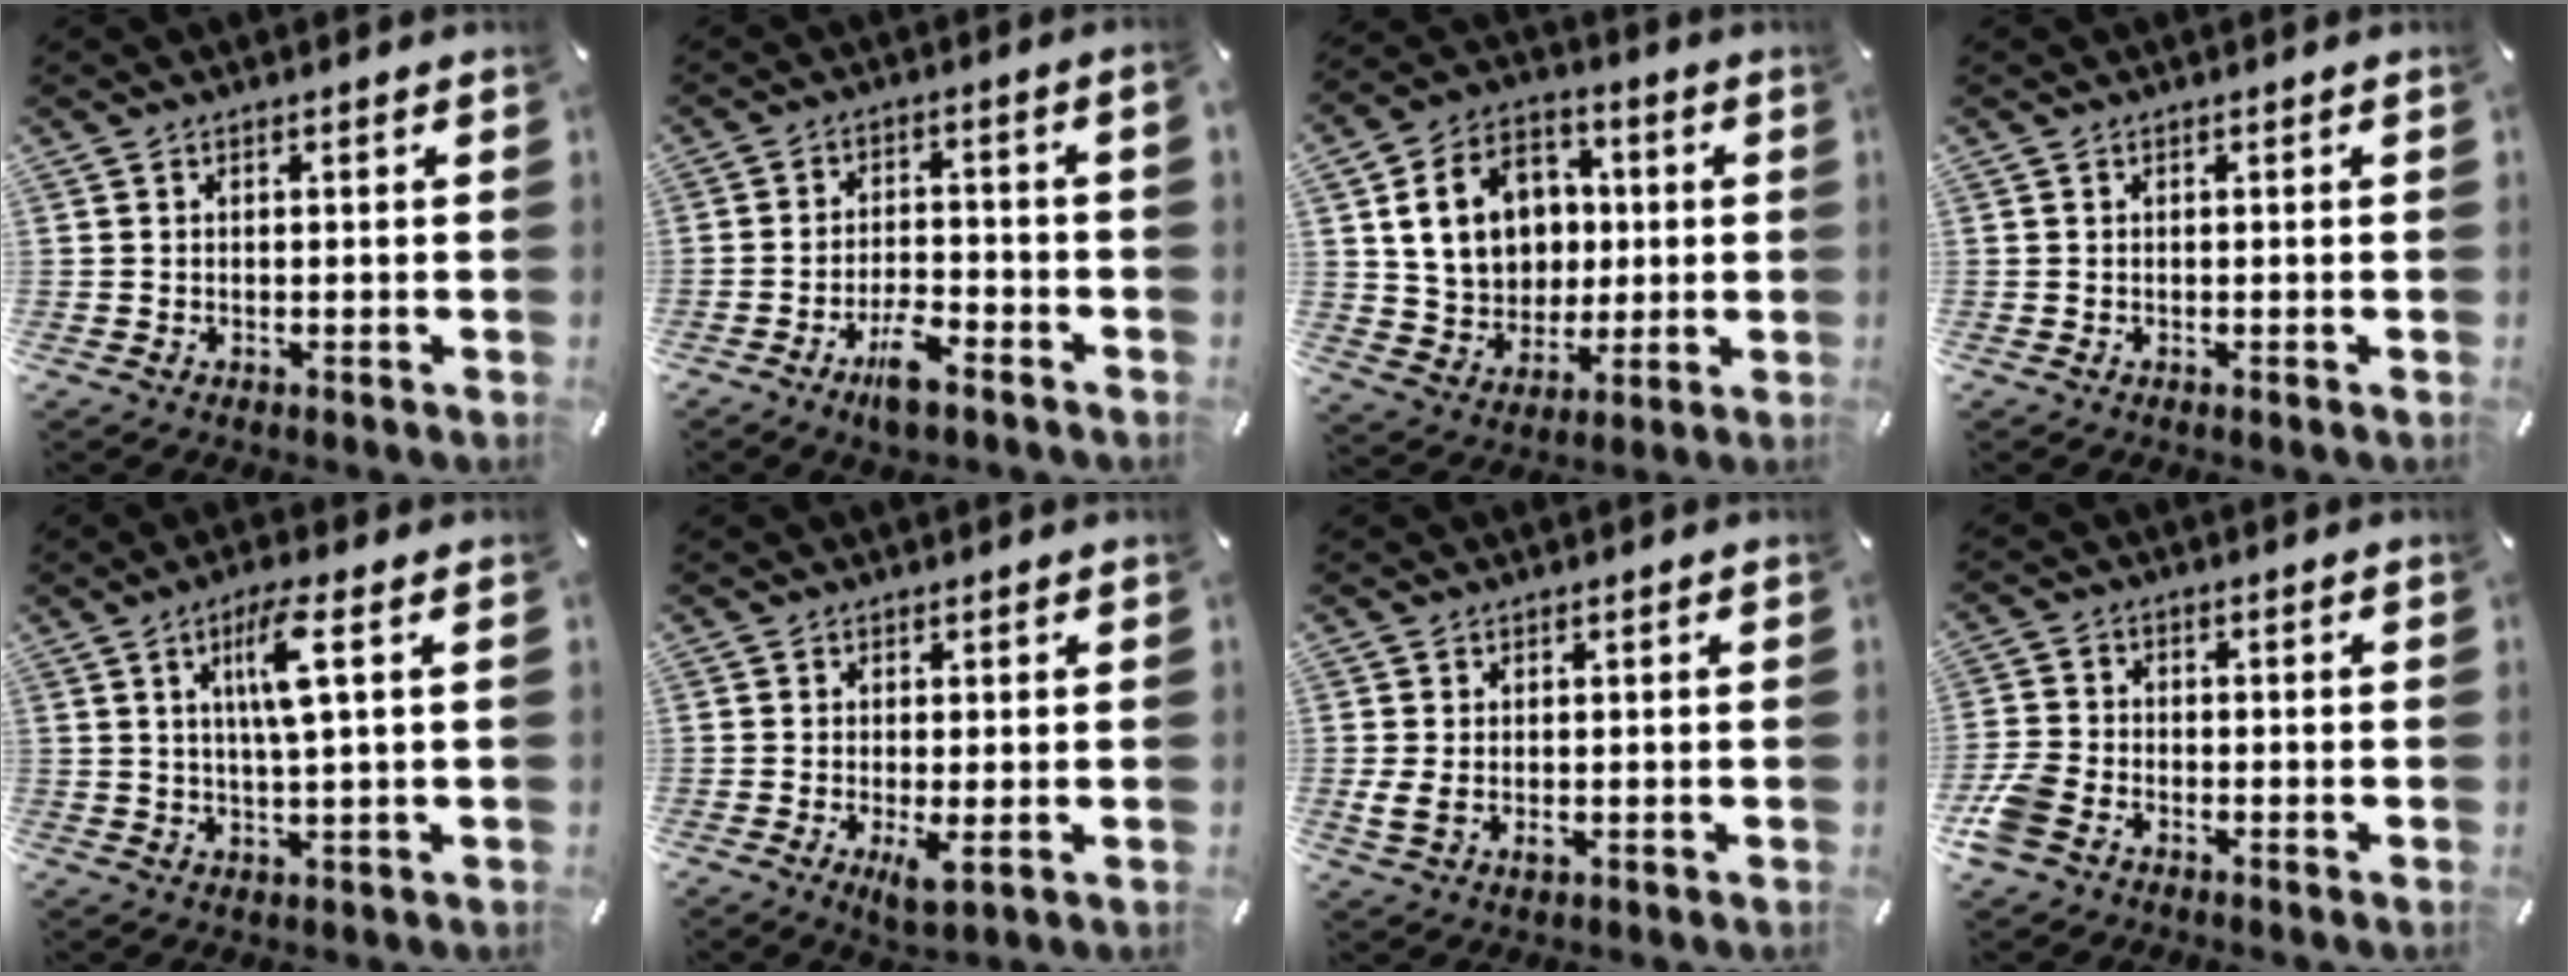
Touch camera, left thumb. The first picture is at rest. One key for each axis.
{"total": 7.9, "fx": -4.8, "fy": 2.1, "fz": 5.9, "tx": -0.107, "ty": 0.016, "tz": -0.084}
{"total": 15.5, "fx": 2.3, "fy": 13.4, "fz": 7.4, "tx": -0.130, "ty": 0.013, "tz": 0.050}
{"total": 0.0}
{"total": 8.3, "fx": 2.4, "fy": 0.8, "fz": 7.9, "tx": -0.149, "ty": 0.000, "tz": 0.033}
{"total": 4.6, "fx": -0.8, "fy": 1.3, "fz": 4.4, "tx": -0.075, "ty": -0.017, "tz": -0.012}
{"total": 3.5, "fx": -0.3, "fy": 2.0, "fz": 2.8, "tx": -0.062, "ty": -0.009, "tz": -0.011}
{"total": 5.8, "fx": -3.3, "fy": 3.9, "fz": 2.9, "tx": -0.075, "ty": 0.011, "tz": -0.064}